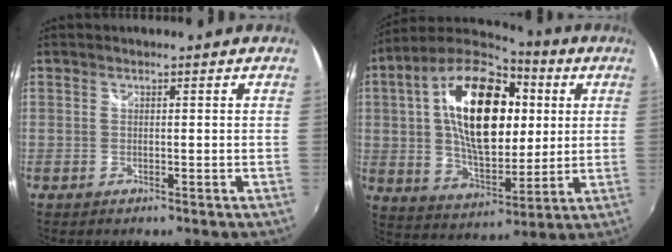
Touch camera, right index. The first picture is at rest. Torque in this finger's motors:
{"motor_torque": [1.24, -0.29, 1.05, 0.21]}